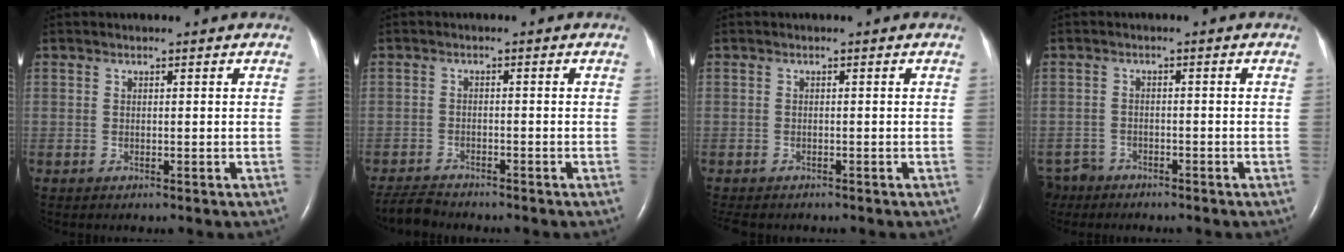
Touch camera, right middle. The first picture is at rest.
{"total": 3.8, "force": [-3.7, 0.5, 0.5], "torque": [-0.012, -0.015, -0.066]}
{"total": 4.1, "force": [-3.5, 1.5, 1.7], "torque": [-0.026, -0.008, -0.046]}
{"total": 4.0, "force": [-3.5, 1.8, 0.0], "torque": [-0.004, -0.005, -0.066]}